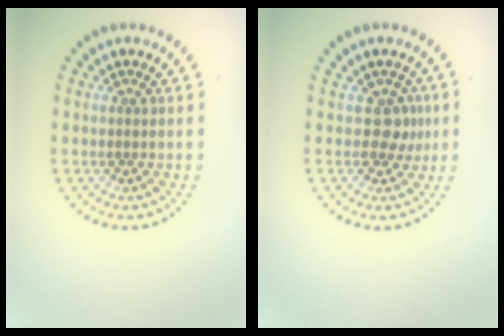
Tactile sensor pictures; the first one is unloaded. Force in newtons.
{"total": 1.8, "press": 1.5, "slide": 1.0}